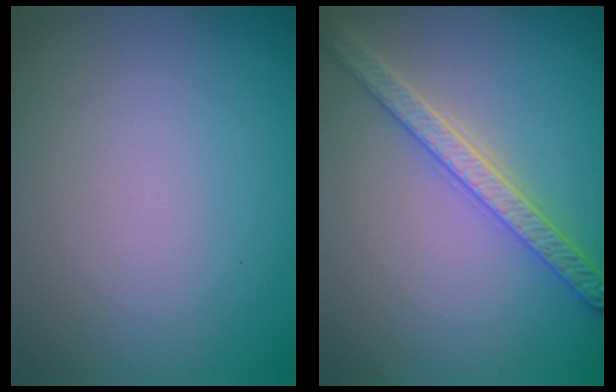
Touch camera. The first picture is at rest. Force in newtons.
{"total": 4.3, "press": 3.9, "slide": 1.9}